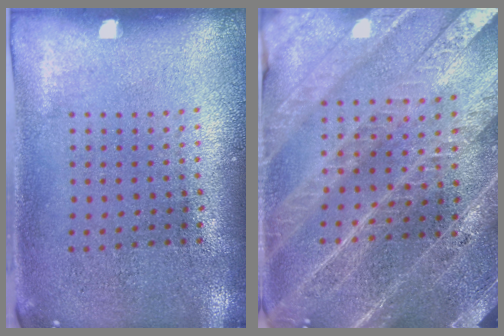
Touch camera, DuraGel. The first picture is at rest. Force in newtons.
{"total": 4.3, "press": 3.9, "slide": 1.8}